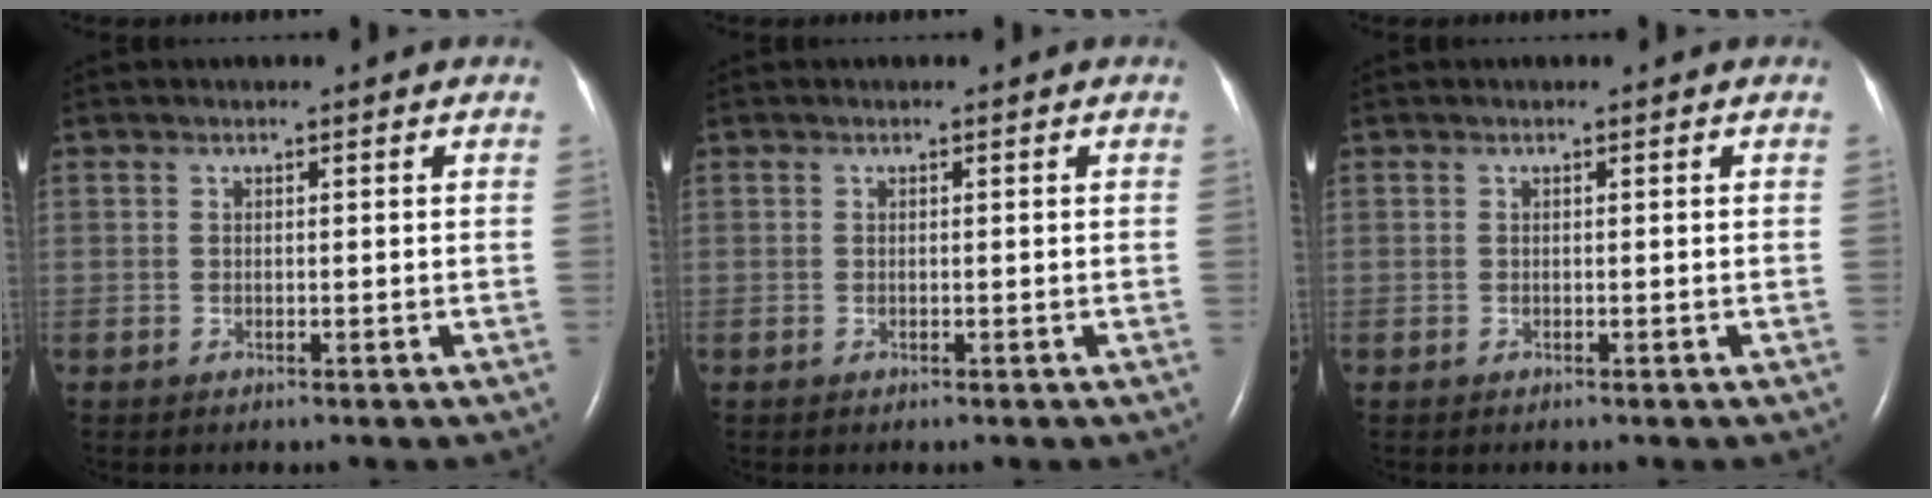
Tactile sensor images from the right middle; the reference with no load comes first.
{"total": 0.0}
{"total": 0.0}